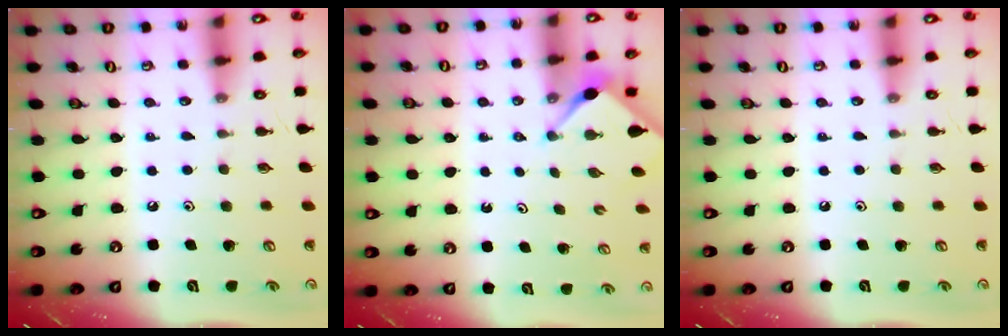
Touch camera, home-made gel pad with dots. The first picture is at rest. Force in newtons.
{"total": 2.9, "press": 2.9, "slide": 0.4}
{"total": 0.0}